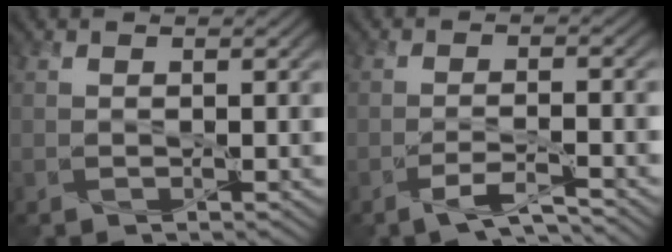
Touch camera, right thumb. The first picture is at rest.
{"total": 3.6, "force": [-2.6, 0.5, 2.4], "torque": [-0.046, 0.002, -0.054]}